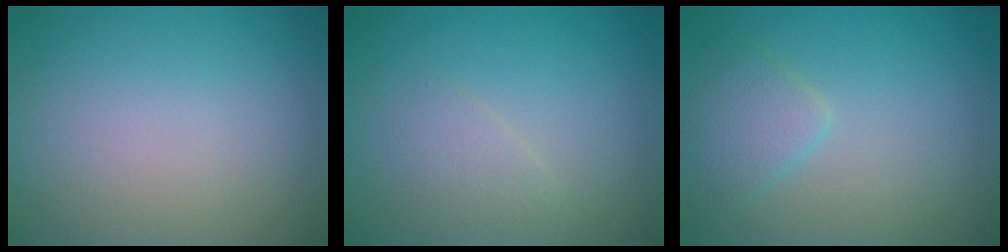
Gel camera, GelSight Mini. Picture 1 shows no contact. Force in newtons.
{"total": 1.3, "press": 1.3, "slide": 0.1}
{"total": 2.6, "press": 2.6, "slide": 0.1}